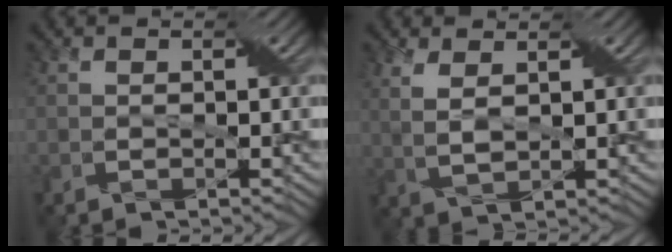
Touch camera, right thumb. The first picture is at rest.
{"total": 3.6, "force": [1.8, 1.1, 2.8], "torque": [-0.069, 0.002, 0.036]}